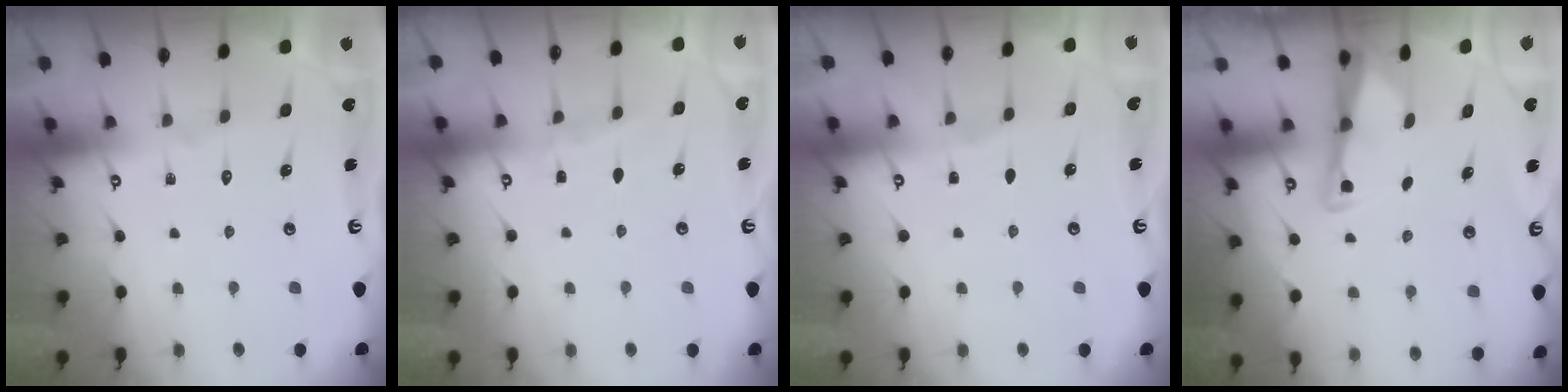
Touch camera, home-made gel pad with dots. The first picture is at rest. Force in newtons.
{"total": 2.8, "press": 2.8, "slide": 0.4}
{"total": 1.5, "press": 1.4, "slide": 0.2}
{"total": 3.3, "press": 3.3, "slide": 0.4}